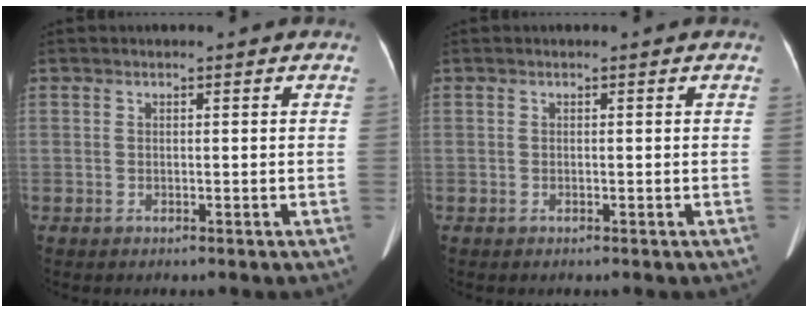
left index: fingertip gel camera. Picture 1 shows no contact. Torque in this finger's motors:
{"motor_torque": [0.02, -0.02, -0.02, -0.01]}